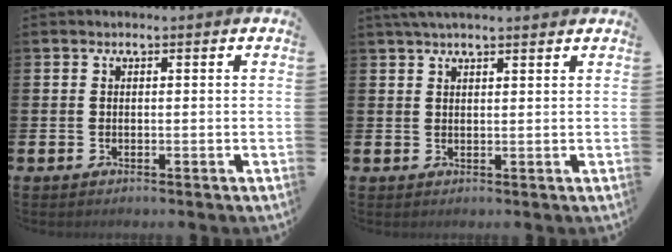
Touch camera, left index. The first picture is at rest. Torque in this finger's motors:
{"motor_torque": [1.00, -1.14, 0.64, 0.17]}